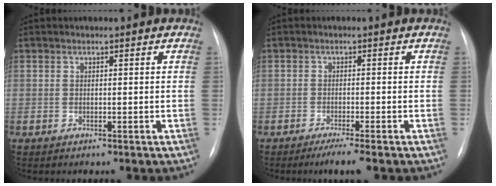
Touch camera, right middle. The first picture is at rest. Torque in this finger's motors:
{"motor_torque": [0.07, -0.33, -0.11, -0.08]}